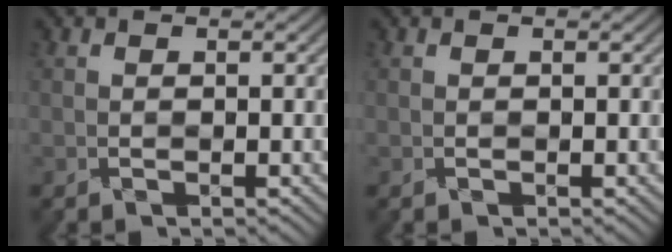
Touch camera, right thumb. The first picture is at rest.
{"total": 0.0}